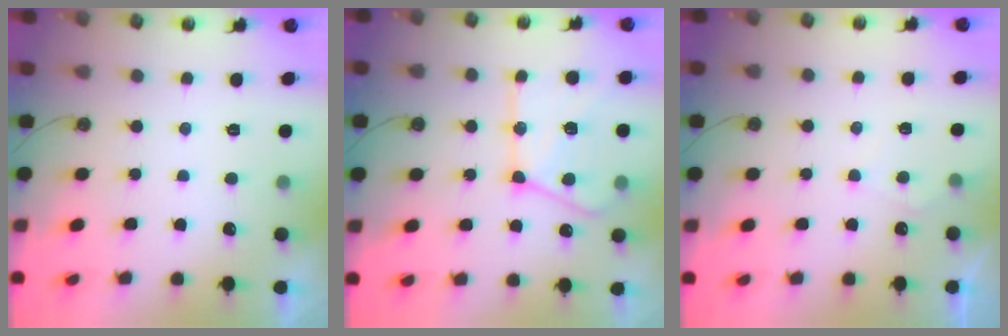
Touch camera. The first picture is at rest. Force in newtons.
{"total": 19.4, "press": 19.2, "slide": 2.1}
{"total": 4.3, "press": 4.3, "slide": 0.5}